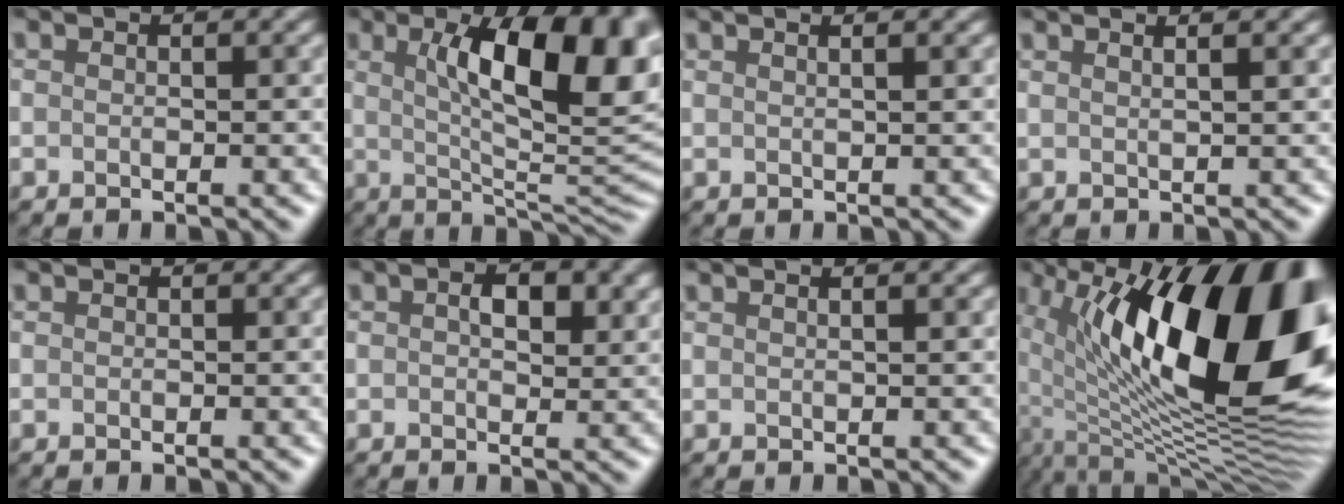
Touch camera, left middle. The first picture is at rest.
{"total": 10.1, "force": [2.4, 1.9, 9.7], "torque": [-0.149, 0.003, 0.058]}
{"total": 1.2, "force": [1.0, 0.4, 0.6], "torque": [-0.005, 0.017, -0.006]}
{"total": 1.8, "force": [1.4, 0.4, 1.1], "torque": [-0.017, 0.025, -0.002]}
{"total": 0.0}
{"total": 0.7, "force": [0.4, -0.6, 0.2], "torque": [-0.039, -0.001, 0.024]}
{"total": 0.9, "force": [0.8, 0.3, 0.4], "torque": [-0.003, 0.012, -0.006]}
{"total": 16.5, "force": [3.1, 7.5, 14.4], "torque": [-0.265, 0.006, 0.059]}